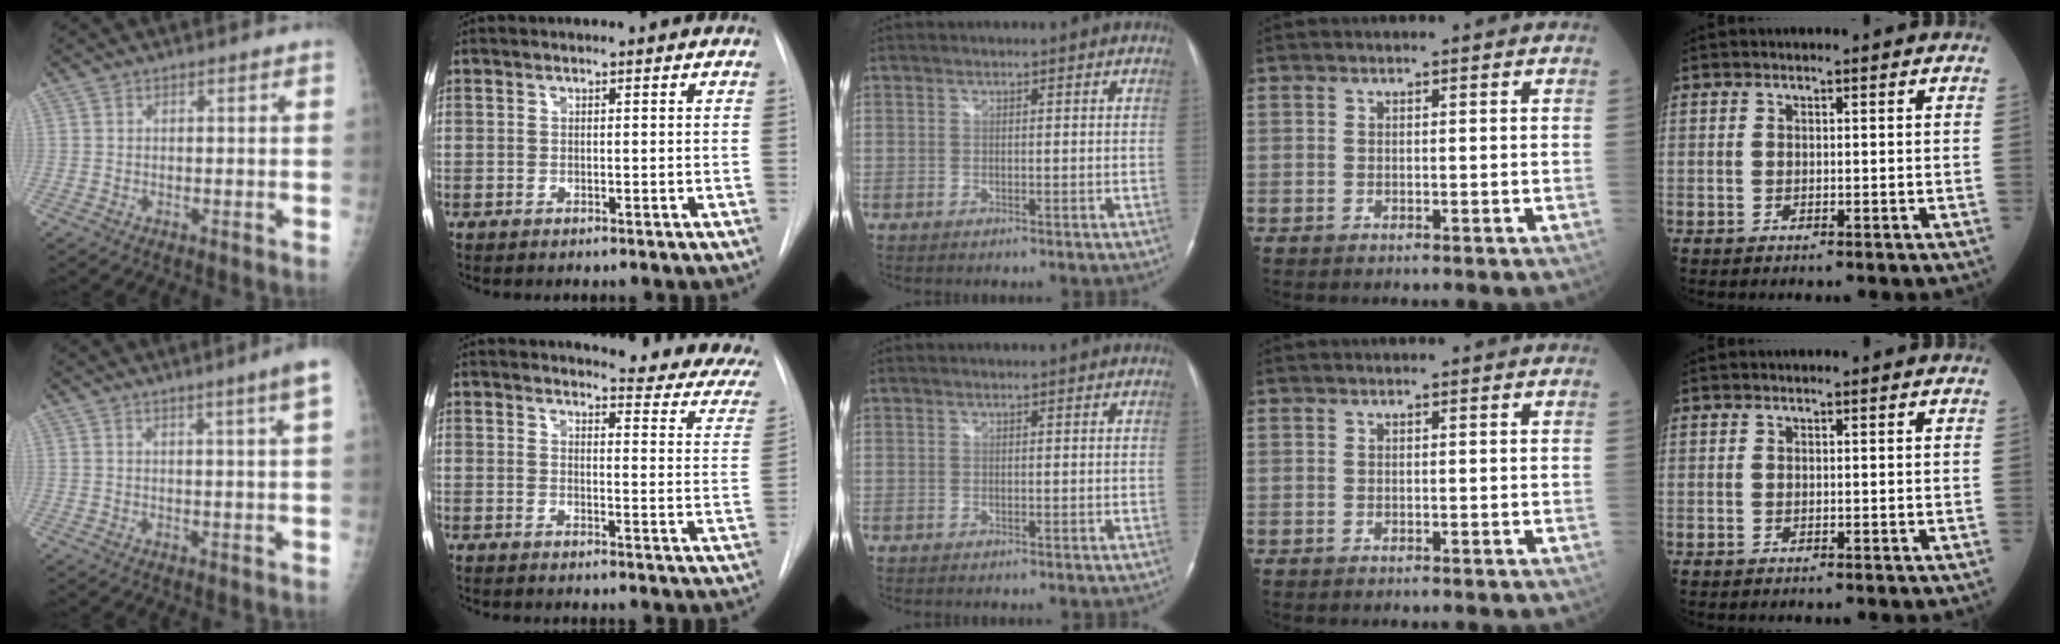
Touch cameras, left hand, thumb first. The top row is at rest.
{"thumb": {"total": 4.3, "force": [2.0, -1.1, 3.6], "torque": [-0.053, -0.010, 0.031]}, "index": {"total": 16.7, "force": [15.5, 3.1, 5.1], "torque": [-0.030, -0.088, 0.144]}}